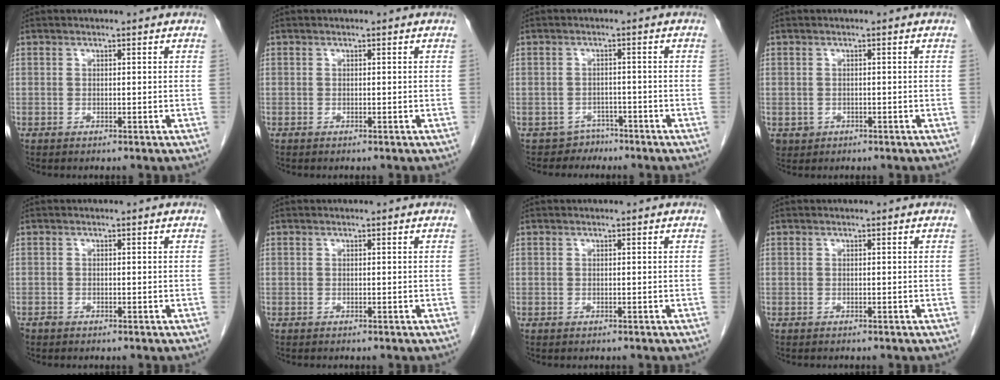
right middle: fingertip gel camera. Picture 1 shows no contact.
{"total": 0.0}
{"total": 2.8, "force": [-2.2, 1.4, -0.9], "torque": [0.016, 0.006, -0.035]}
{"total": 1.7, "force": [-0.6, 1.6, 0.3], "torque": [-0.004, 0.004, -0.003]}
{"total": 0.6, "force": [-0.5, 0.3, 0.1], "torque": [-0.008, 0.000, -0.011]}
{"total": 0.0}
{"total": 0.0}
{"total": 0.6, "force": [-0.6, 0.1, 0.2], "torque": [-0.008, -0.002, -0.011]}